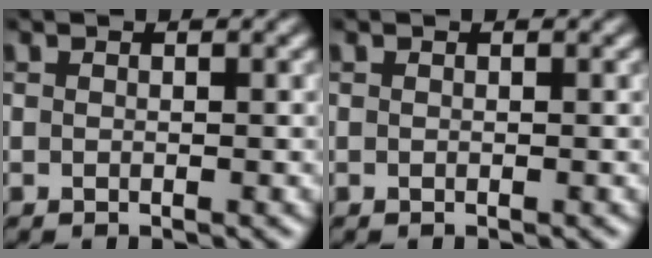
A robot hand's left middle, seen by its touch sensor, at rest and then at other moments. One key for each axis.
{"total": 0.0}